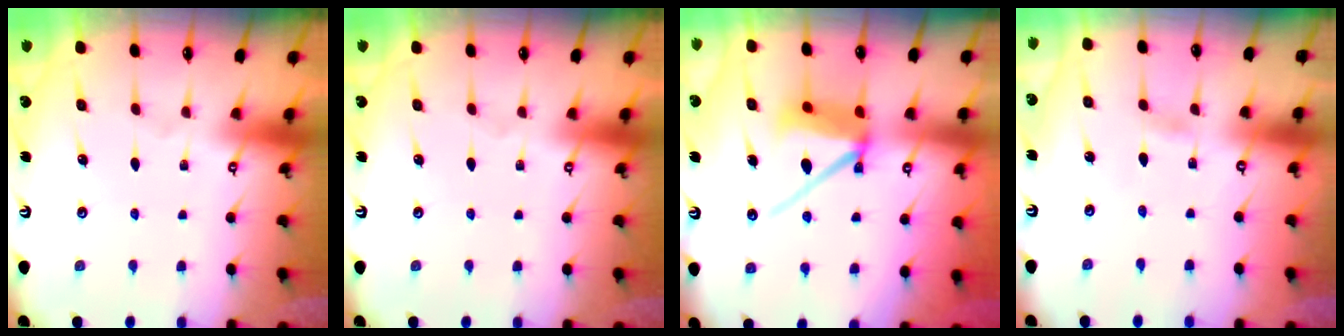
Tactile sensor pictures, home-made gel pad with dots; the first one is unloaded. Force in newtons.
{"total": 0.0}
{"total": 10.8, "press": 10.7, "slide": 1.6}
{"total": 0.5, "press": 0.5, "slide": 0.1}